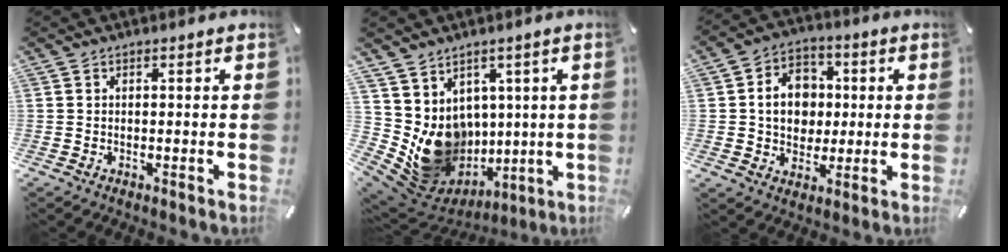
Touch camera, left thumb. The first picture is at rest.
{"total": 13.8, "force": [0.0, 12.3, 6.3], "torque": [-0.118, -0.038, 0.017]}
{"total": 11.1, "force": [0.5, 9.4, 5.8], "torque": [-0.099, 0.016, 0.012]}